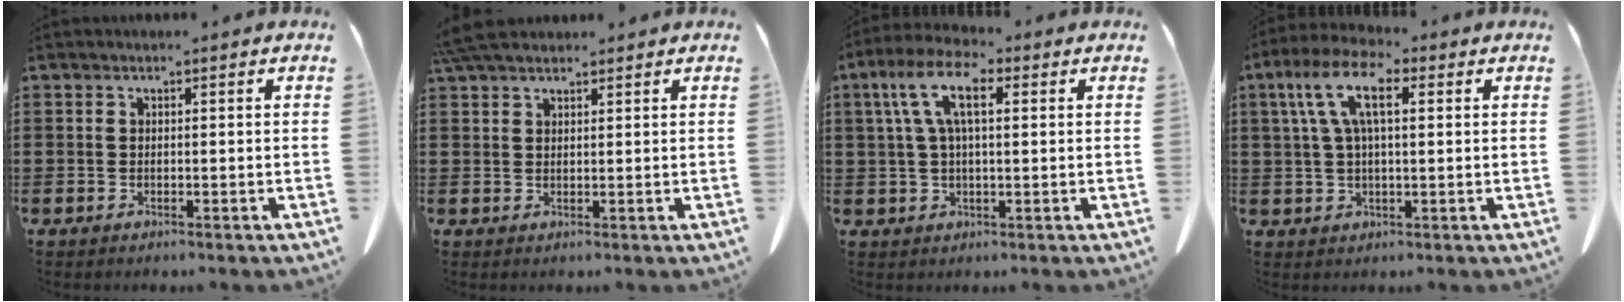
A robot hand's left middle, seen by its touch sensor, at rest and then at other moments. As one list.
[{"total": 4.5, "force": [3.8, 1.1, 2.2], "torque": [-0.053, -0.001, 0.074]}, {"total": 8.1, "force": [2.4, 3.2, 7.0], "torque": [-0.156, 0.007, 0.039]}, {"total": 8.3, "force": [2.5, 3.3, 7.2], "torque": [-0.160, 0.007, 0.041]}]